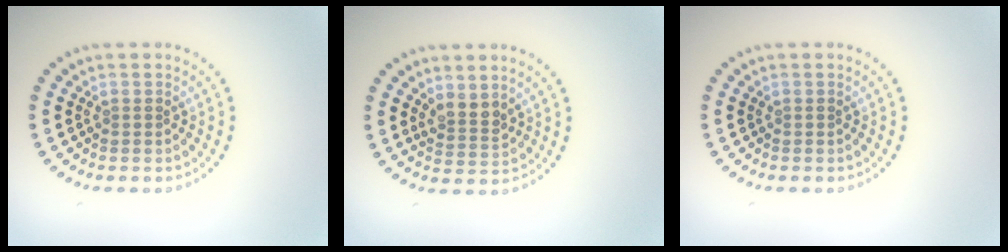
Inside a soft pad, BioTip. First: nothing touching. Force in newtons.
{"total": 2.0, "press": 1.7, "slide": 1.1}
{"total": 0.0}